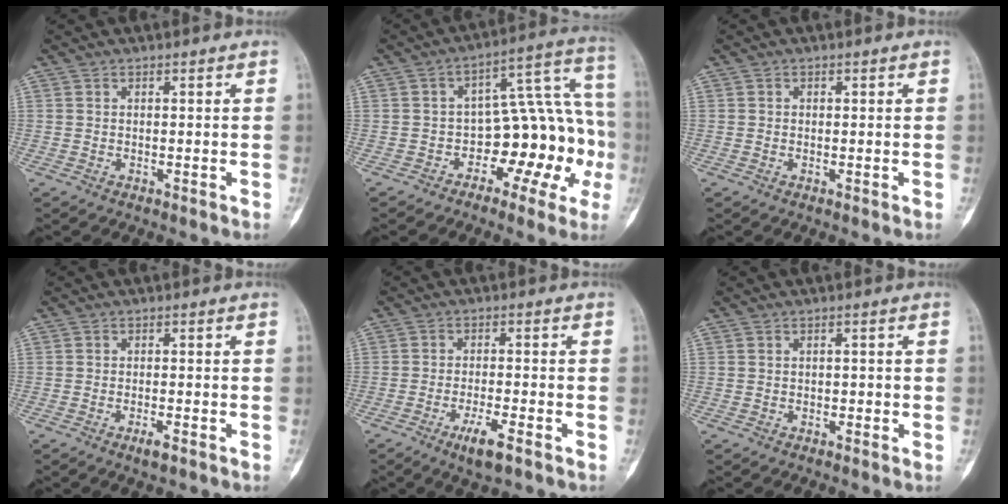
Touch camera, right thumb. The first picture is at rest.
{"total": 15.3, "force": [-4.7, 8.9, 11.6], "torque": [-0.093, 0.078, -0.061]}
{"total": 0.0}
{"total": 2.1, "force": [-1.3, 0.5, 1.6], "torque": [-0.030, 0.000, -0.024]}
{"total": 5.4, "force": [-3.2, 1.1, 4.3], "torque": [-0.085, 0.006, -0.054]}
{"total": 0.9, "force": [-0.2, 0.7, 0.4], "torque": [-0.004, 0.003, -0.003]}